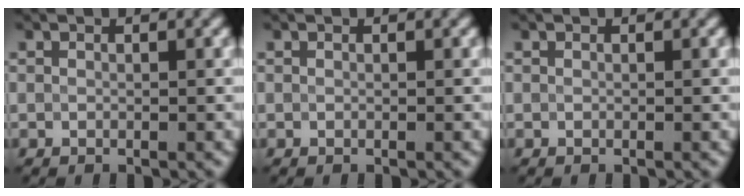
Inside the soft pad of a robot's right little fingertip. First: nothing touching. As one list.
[{"total": 0.0}, {"total": 0.0}]